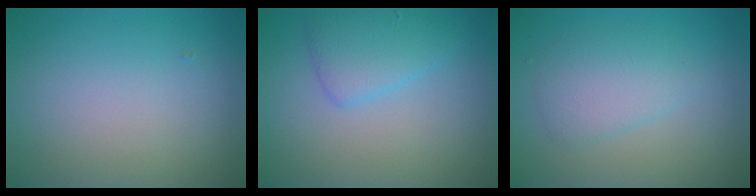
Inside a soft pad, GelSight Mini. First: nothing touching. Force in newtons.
{"total": 2.8, "press": 2.8, "slide": 0.3}
{"total": 2.6, "press": 2.6, "slide": 0.1}